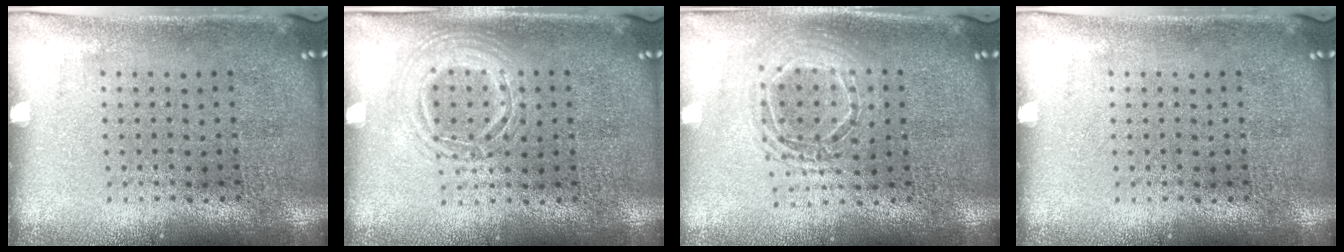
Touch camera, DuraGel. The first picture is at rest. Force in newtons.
{"total": 1.1, "press": 1.1, "slide": 0.1}
{"total": 1.7, "press": 1.4, "slide": 0.9}
{"total": 0.0}